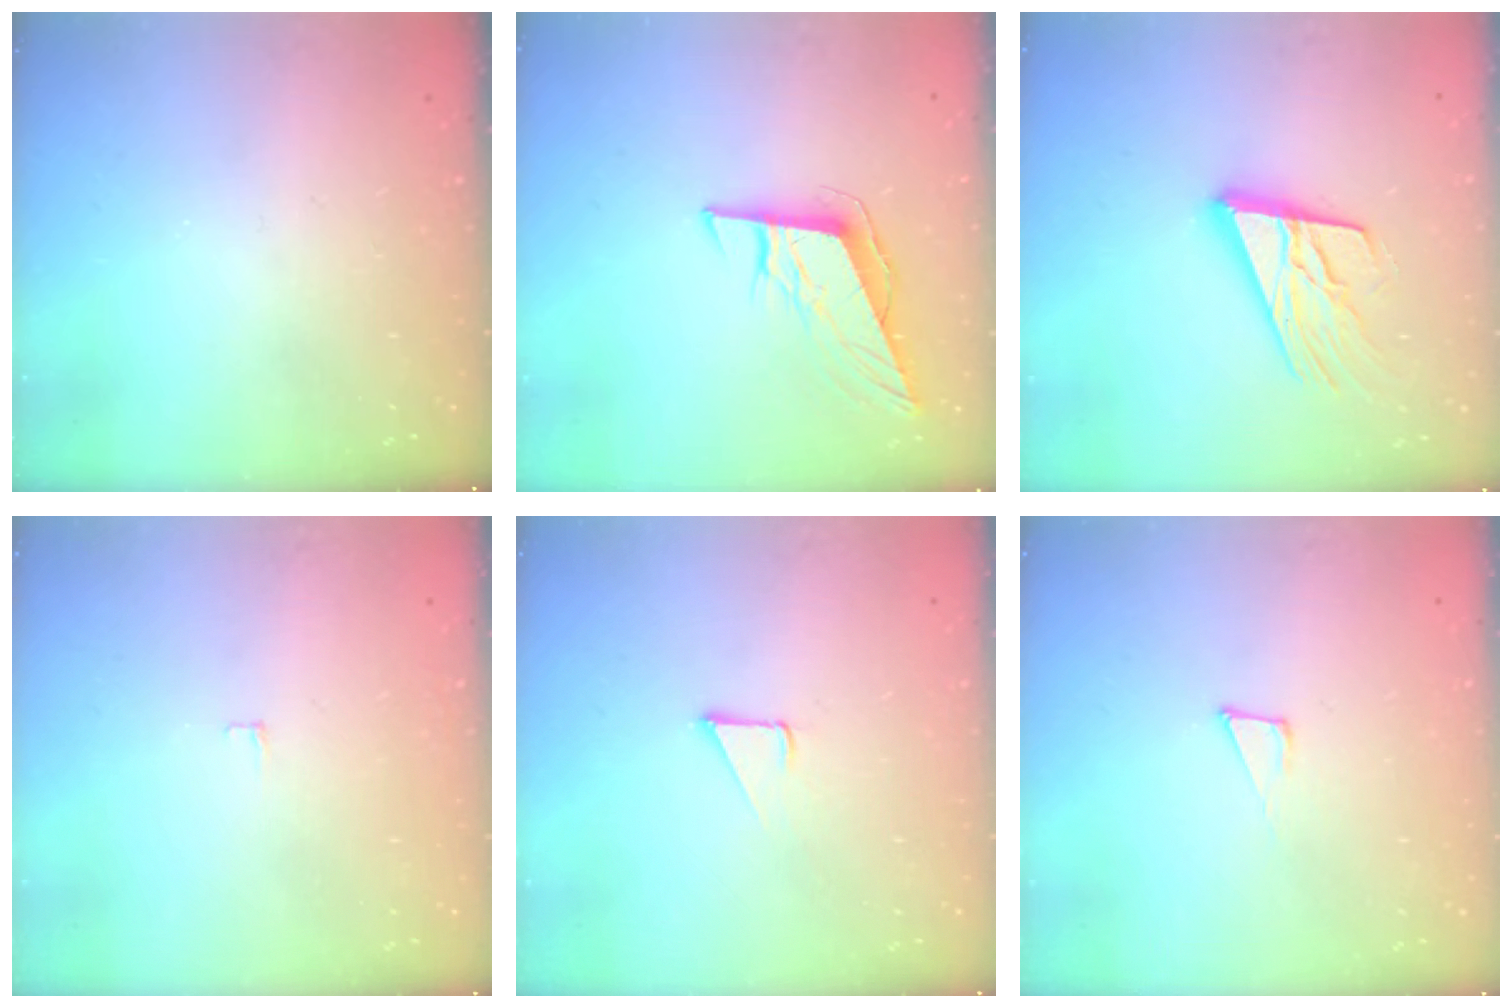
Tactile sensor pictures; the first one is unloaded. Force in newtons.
{"total": 10.2, "press": 9.6, "slide": 3.5}
{"total": 18.2, "press": 17.7, "slide": 4.2}
{"total": 3.4, "press": 3.4, "slide": 0.3}
{"total": 3.2, "press": 3.2, "slide": 0.1}
{"total": 6.3, "press": 6.1, "slide": 1.2}